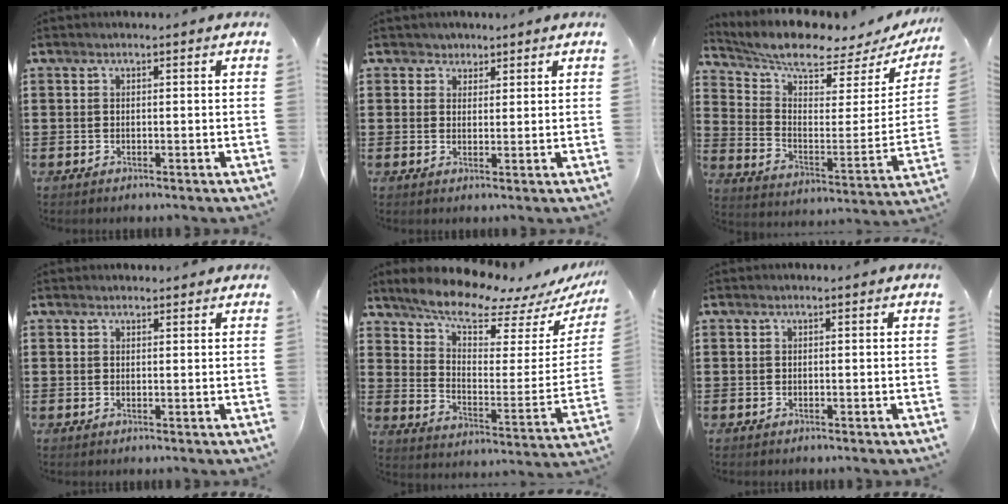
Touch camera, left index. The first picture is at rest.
{"total": 1.9, "force": [1.3, 1.4, -0.1], "torque": [-0.007, 0.006, 0.023]}
{"total": 6.8, "force": [6.0, 0.9, 3.1], "torque": [-0.084, -0.051, 0.099]}
{"total": 0.9, "force": [0.8, 0.3, 0.0], "torque": [-0.002, 0.002, 0.016]}
{"total": 9.8, "force": [8.7, 2.1, 4.0], "torque": [-0.096, -0.063, 0.151]}
{"total": 0.0}